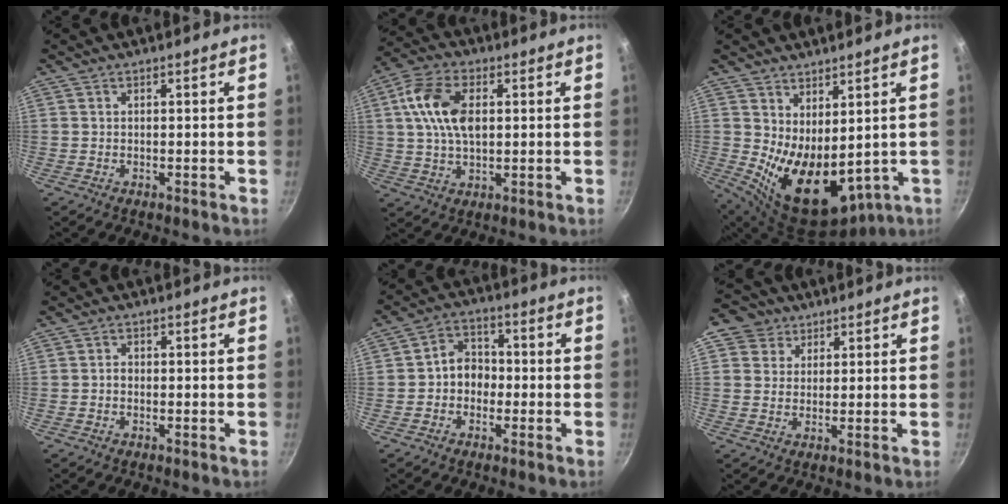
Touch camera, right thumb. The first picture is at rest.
{"total": 11.5, "force": [2.1, 6.8, 9.1], "torque": [-0.163, 0.010, 0.032]}
{"total": 14.0, "force": [1.4, 8.0, 11.4], "torque": [-0.157, -0.042, 0.054]}
{"total": 1.1, "force": [-0.3, 0.8, 0.6], "torque": [-0.009, 0.005, -0.007]}
{"total": 6.0, "force": [-1.2, 4.9, 3.2], "torque": [-0.016, 0.023, -0.030]}
{"total": 5.7, "force": [2.8, 4.8, 1.2], "torque": [0.015, 0.005, 0.036]}